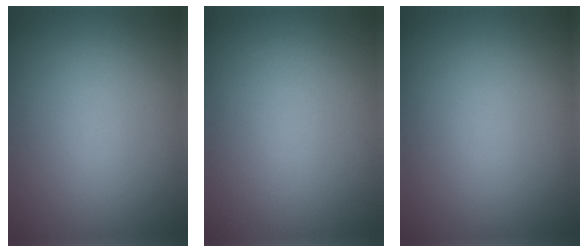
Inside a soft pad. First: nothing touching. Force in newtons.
{"total": 0.0}
{"total": 0.0}